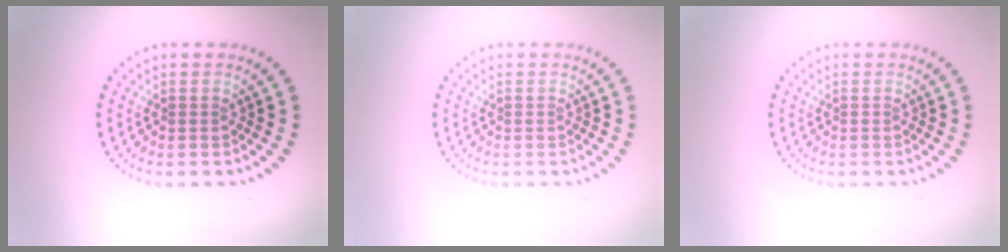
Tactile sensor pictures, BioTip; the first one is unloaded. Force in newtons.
{"total": 0.0}
{"total": 0.0}